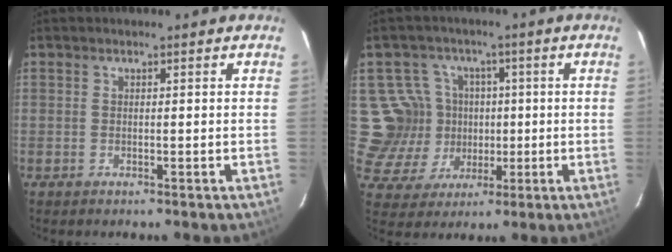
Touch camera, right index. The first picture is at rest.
{"total": 10.9, "force": [0.0, 10.6, 2.4], "torque": [-0.071, 0.010, 0.007]}